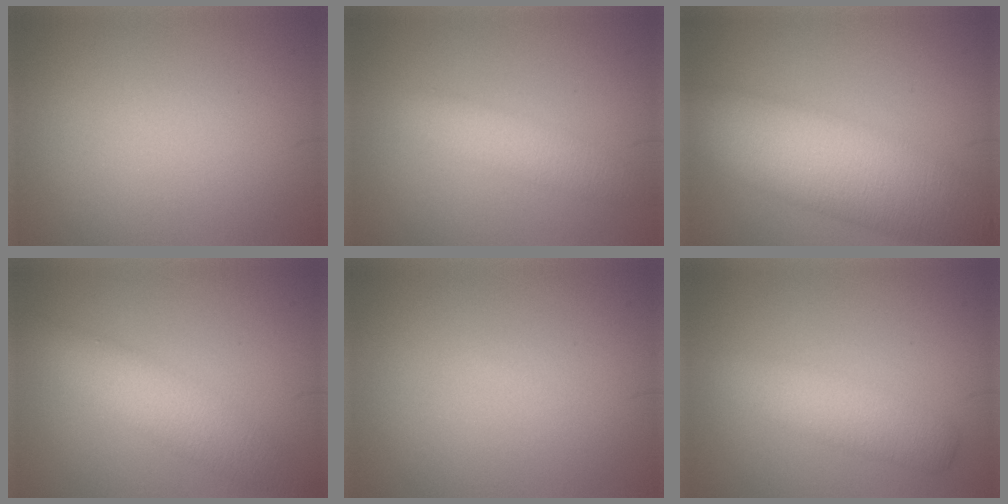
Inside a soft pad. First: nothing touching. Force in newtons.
{"total": 2.9, "press": 2.9, "slide": 0.1}
{"total": 11.0, "press": 10.9, "slide": 0.8}
{"total": 4.5, "press": 4.5, "slide": 0.1}
{"total": 0.0}
{"total": 3.7, "press": 3.7, "slide": 0.1}